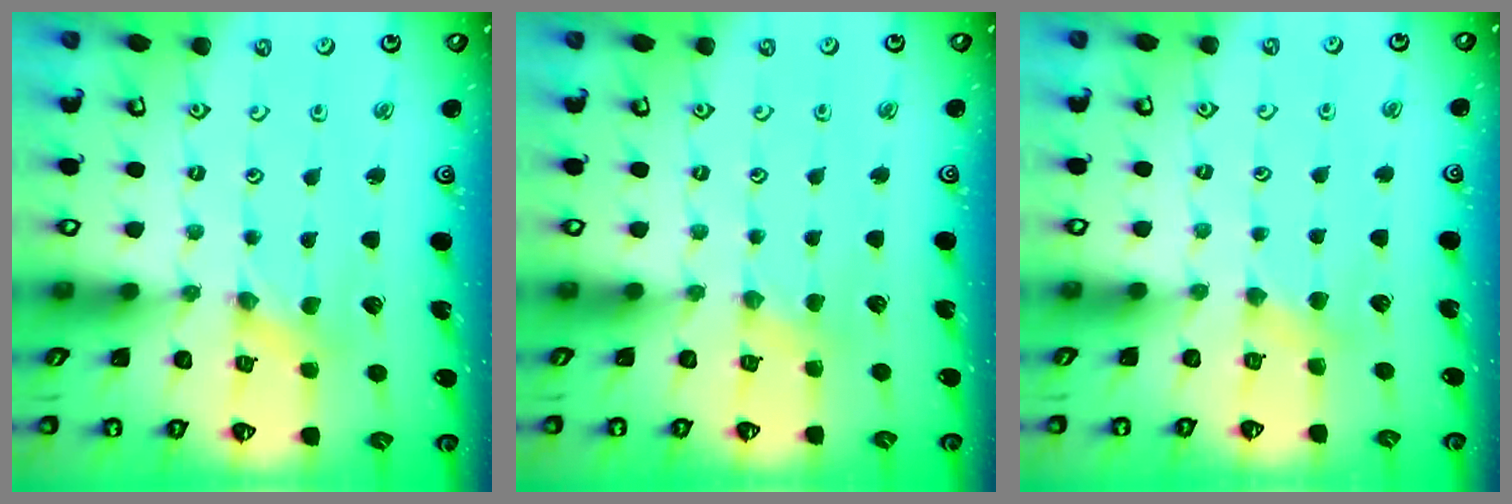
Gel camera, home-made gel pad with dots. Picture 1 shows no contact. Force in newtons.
{"total": 2.1, "press": 2.1, "slide": 0.3}
{"total": 4.1, "press": 4.0, "slide": 0.6}